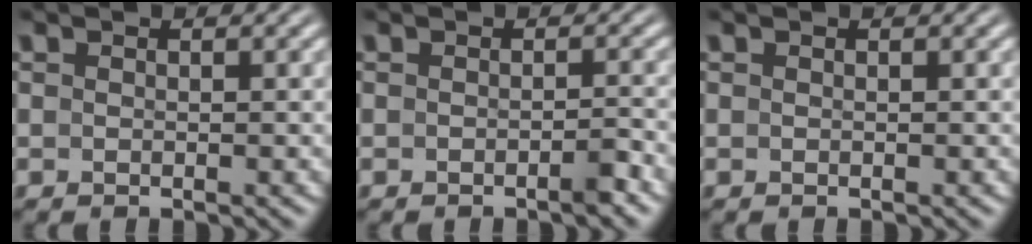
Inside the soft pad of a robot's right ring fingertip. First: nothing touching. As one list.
[{"total": 1.1, "force": [-1.0, -0.2, 0.5], "torque": [-0.008, 0.002, -0.020]}, {"total": 0.0}]